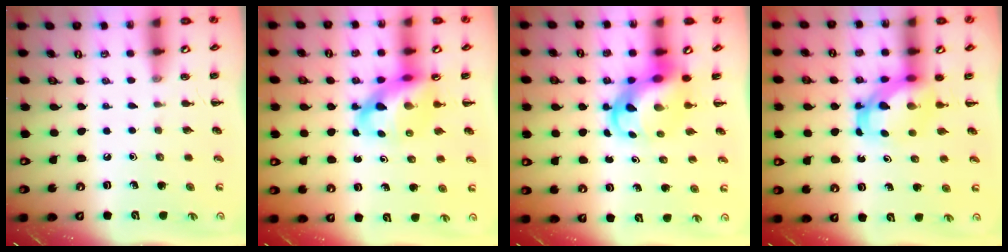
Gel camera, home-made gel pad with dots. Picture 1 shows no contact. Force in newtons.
{"total": 11.3, "press": 10.9, "slide": 3.3}
{"total": 6.2, "press": 5.9, "slide": 1.9}
{"total": 5.2, "press": 5.2, "slide": 0.4}